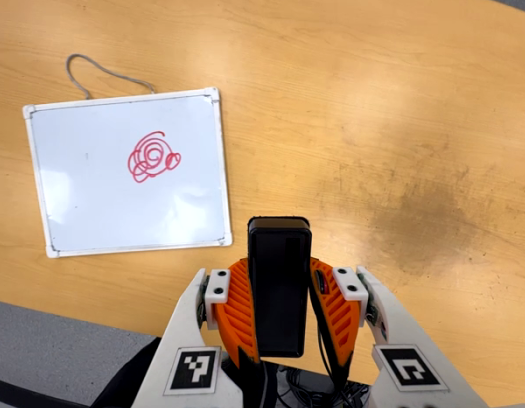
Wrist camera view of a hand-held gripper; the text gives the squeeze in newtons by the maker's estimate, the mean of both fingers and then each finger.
{"total": 5.0, "left": 3.3, "right": 6.8}